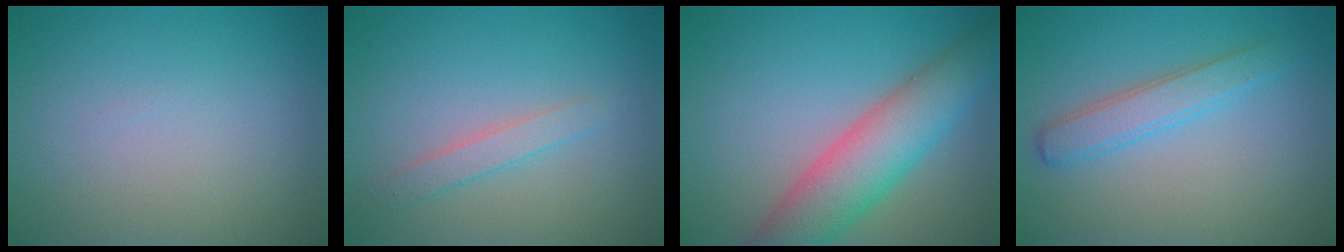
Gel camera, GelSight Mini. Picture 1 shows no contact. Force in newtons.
{"total": 1.8, "press": 1.8, "slide": 0.0}
{"total": 7.3, "press": 7.3, "slide": 0.3}
{"total": 2.8, "press": 2.8, "slide": 0.1}